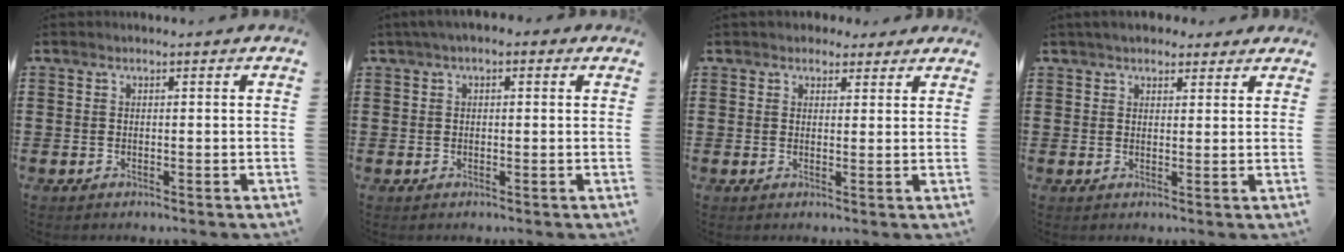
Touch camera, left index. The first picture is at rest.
{"total": 1.7, "force": [0.5, 0.9, 1.4], "torque": [-0.029, 0.008, 0.007]}
{"total": 2.5, "force": [2.0, 1.4, 0.2], "torque": [-0.004, 0.004, 0.036]}
{"total": 3.5, "force": [3.0, 1.6, 1.0], "torque": [-0.029, 0.003, 0.057]}